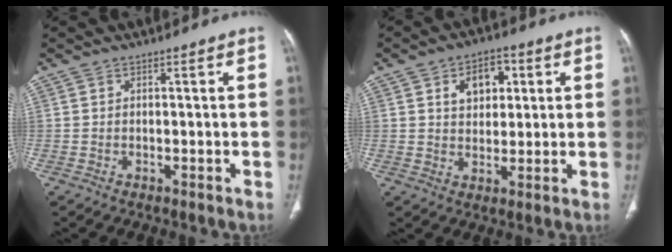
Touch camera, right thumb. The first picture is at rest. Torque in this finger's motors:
{"motor_torque": [-0.77, 0.92, 0.82, 0.24, 0.04]}